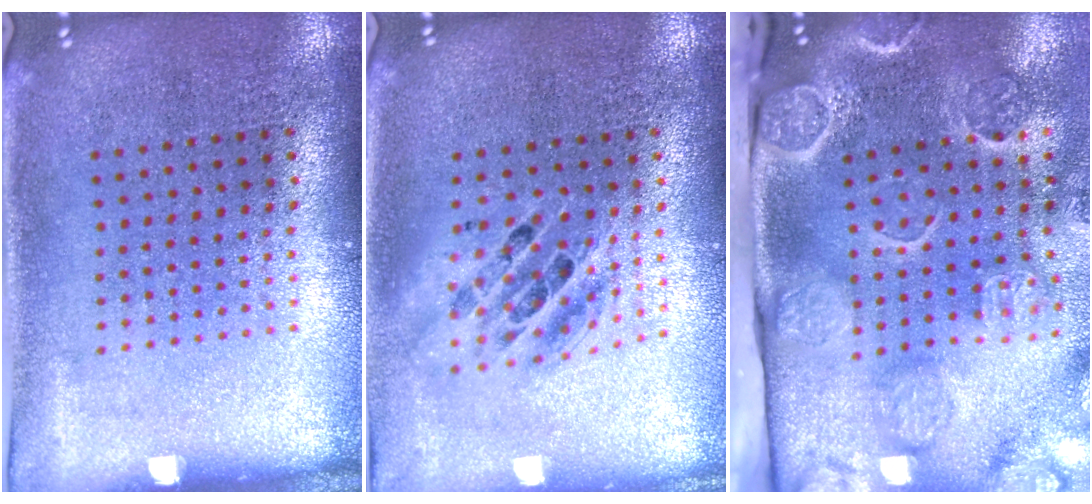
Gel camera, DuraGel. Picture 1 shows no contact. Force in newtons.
{"total": 1.5, "press": 1.3, "slide": 0.8}
{"total": 4.8, "press": 3.6, "slide": 3.3}